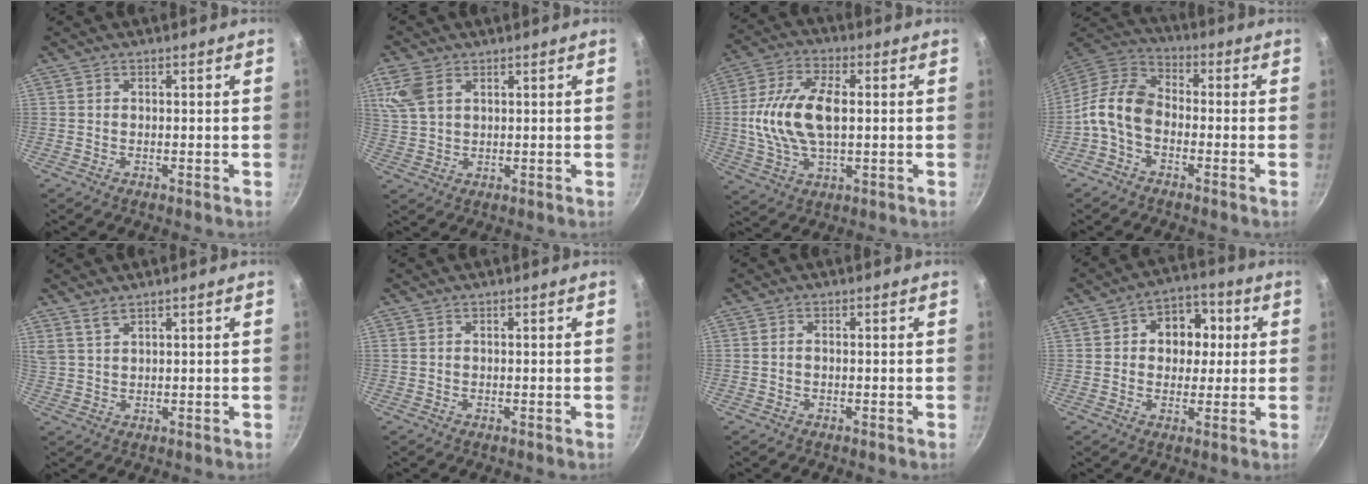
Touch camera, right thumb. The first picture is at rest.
{"total": 6.8, "force": [3.2, 4.3, 4.3], "torque": [-0.088, -0.001, 0.069]}
{"total": 14.8, "force": [0.8, 7.8, 12.5], "torque": [-0.244, 0.016, 0.010]}
{"total": 10.4, "force": [-2.7, 7.0, 7.2], "torque": [-0.128, 0.043, -0.076]}
{"total": 3.2, "force": [2.6, 1.1, 1.6], "torque": [-0.033, -0.006, 0.058]}
{"total": 0.0}
{"total": 0.8, "force": [-0.1, 0.5, 0.6], "torque": [-0.013, 0.004, -0.003]}
{"total": 9.8, "force": [1.8, 7.7, 5.8], "torque": [-0.036, 0.010, 0.015]}